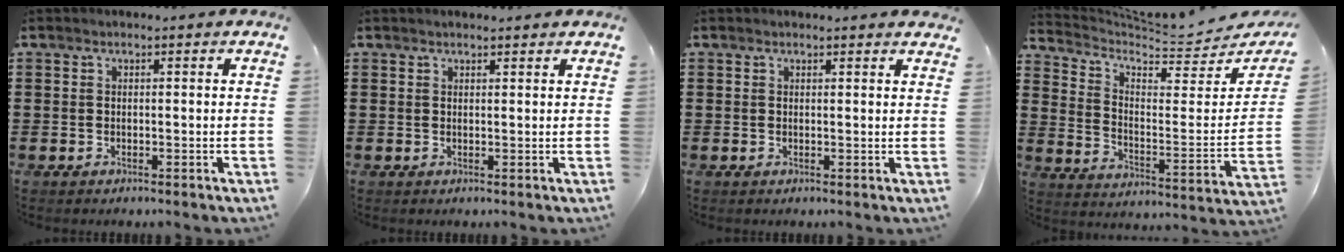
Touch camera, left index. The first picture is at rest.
{"total": 1.0, "force": [1.0, 0.1, 0.2], "torque": [-0.004, 0.000, 0.019]}
{"total": 1.1, "force": [1.1, 0.0, 0.3], "torque": [-0.007, -0.001, 0.021]}
{"total": 5.2, "force": [4.7, 1.0, 1.8], "torque": [-0.058, -0.049, 0.075]}